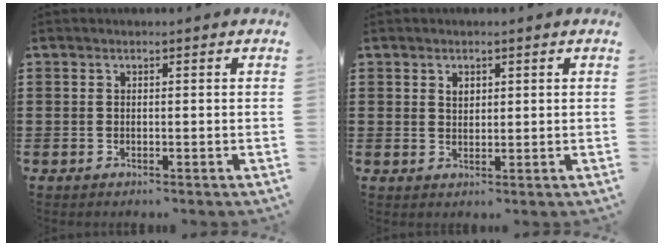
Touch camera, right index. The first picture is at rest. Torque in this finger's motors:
{"motor_torque": [0.09, -0.08, 0.02, 0.03]}